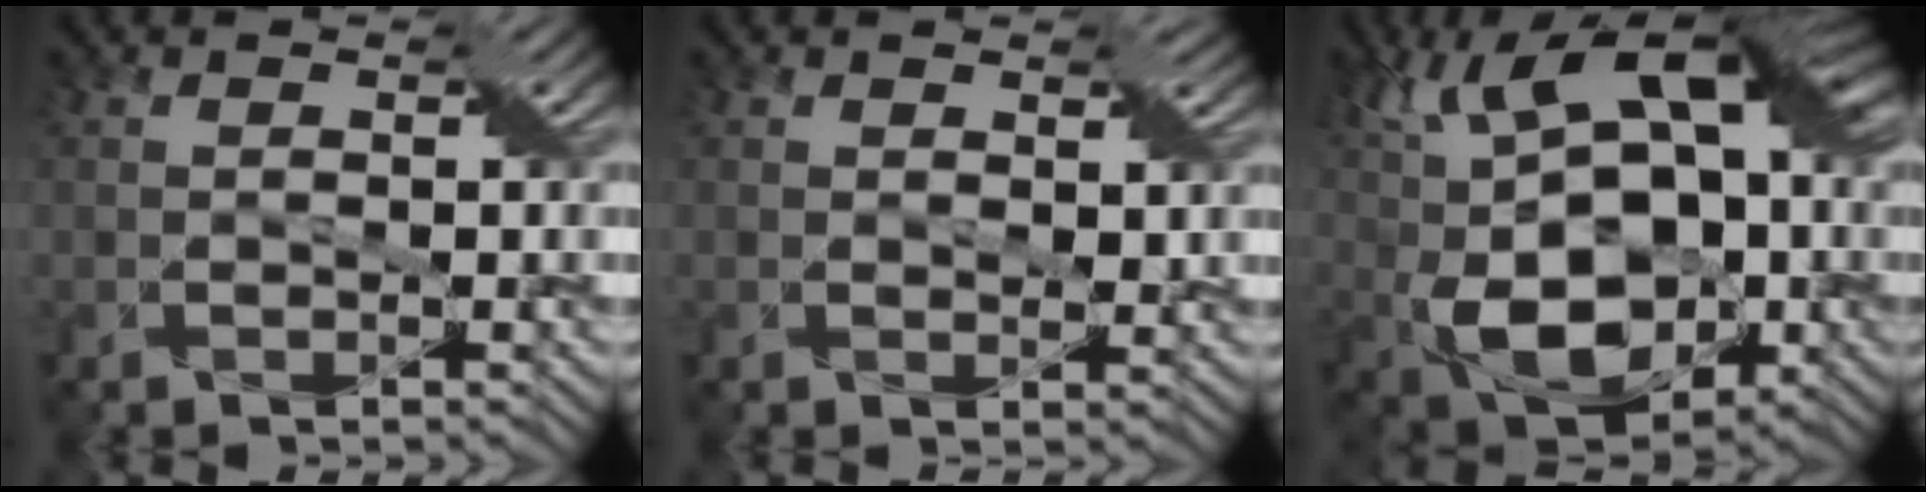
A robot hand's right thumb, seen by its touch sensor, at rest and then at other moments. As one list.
[{"total": 2.1, "force": [1.3, 1.1, 1.2], "torque": [-0.021, -0.005, 0.025]}, {"total": 18.8, "force": [2.4, 11.0, 15.0], "torque": [-0.264, 0.015, 0.033]}]